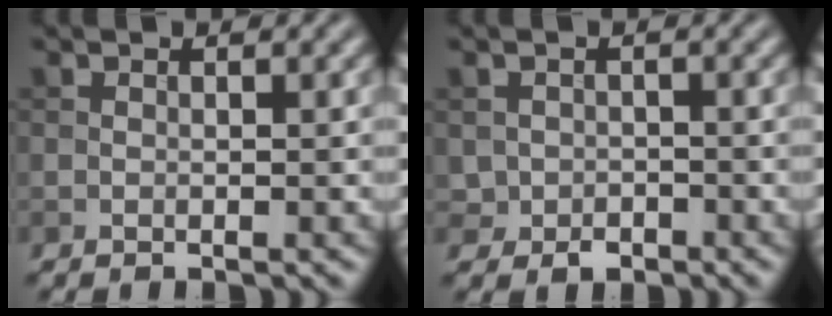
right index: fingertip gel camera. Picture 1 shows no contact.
{"total": 1.8, "force": [-0.7, 1.6, 0.6], "torque": [-0.004, -0.006, -0.016]}